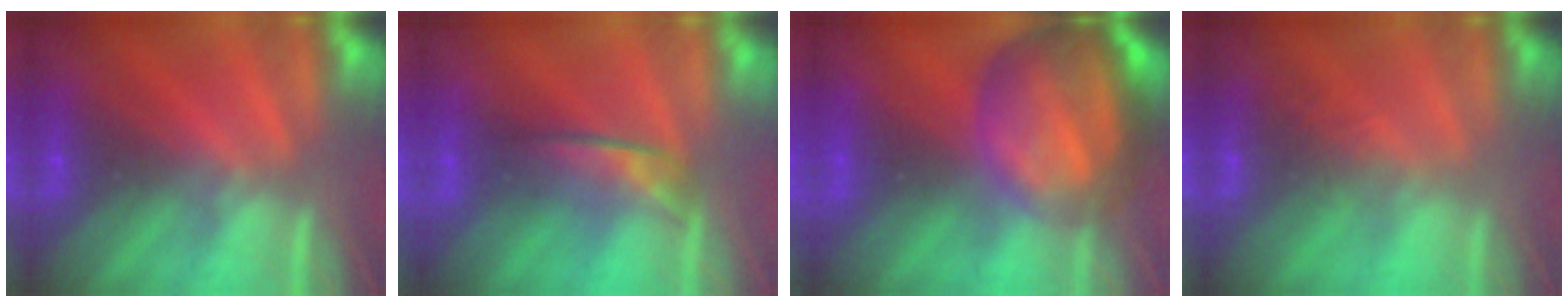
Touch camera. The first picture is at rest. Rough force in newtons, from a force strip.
{"total": 1.8}
{"total": 6.9}
{"total": 2.7}